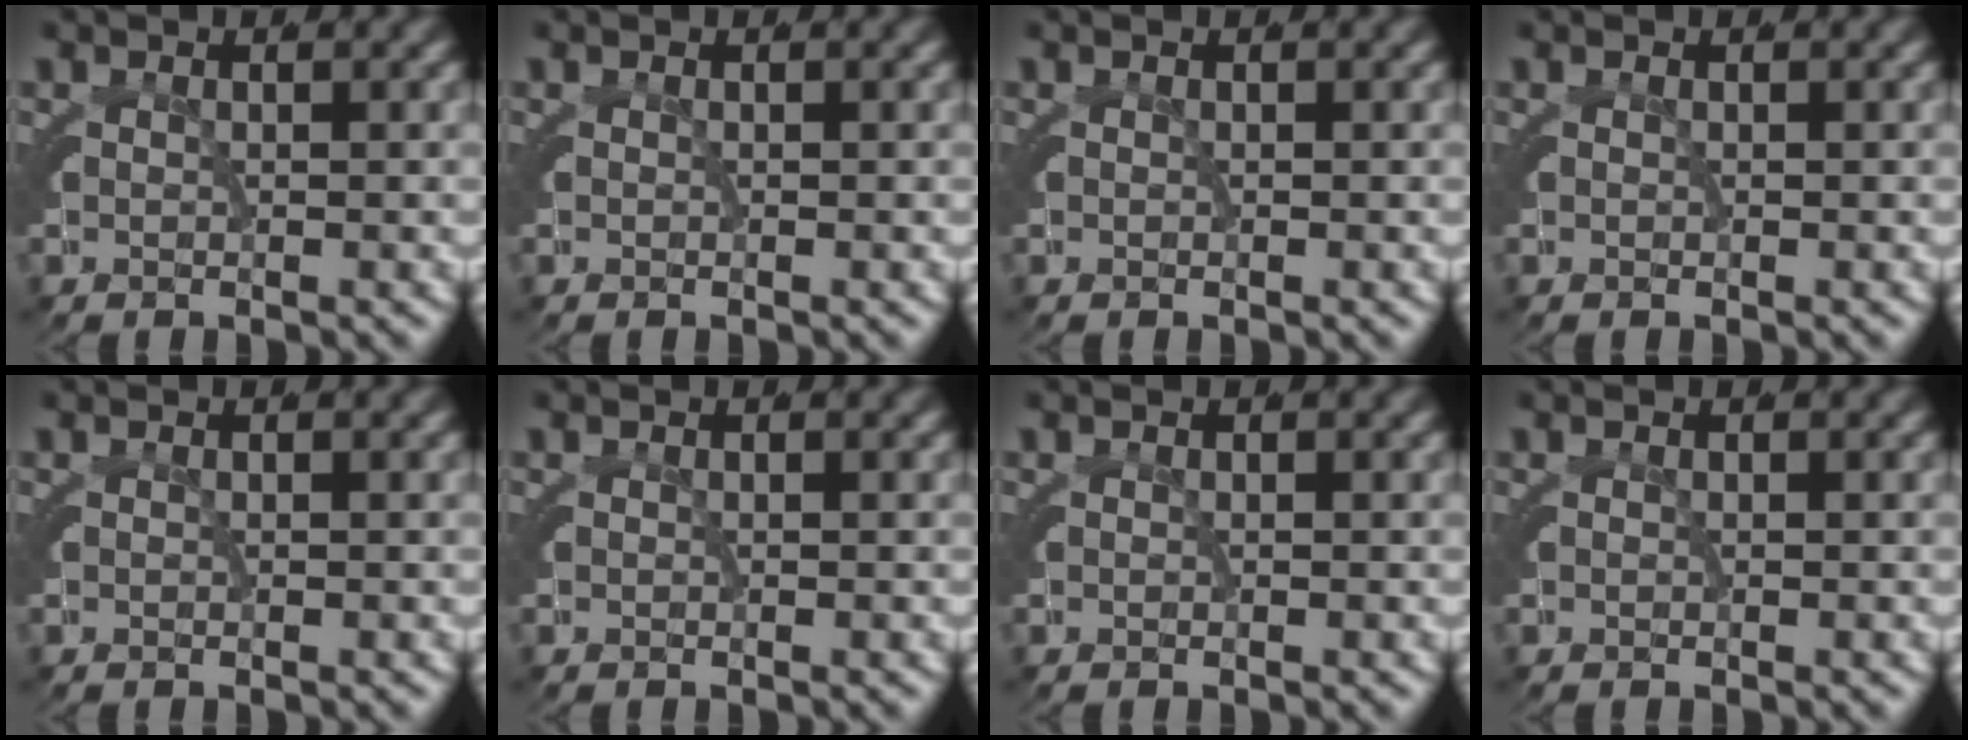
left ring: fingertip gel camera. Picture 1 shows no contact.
{"total": 0.0}
{"total": 0.0}
{"total": 0.0}
{"total": 0.0}
{"total": 0.0}
{"total": 0.0}
{"total": 0.0}